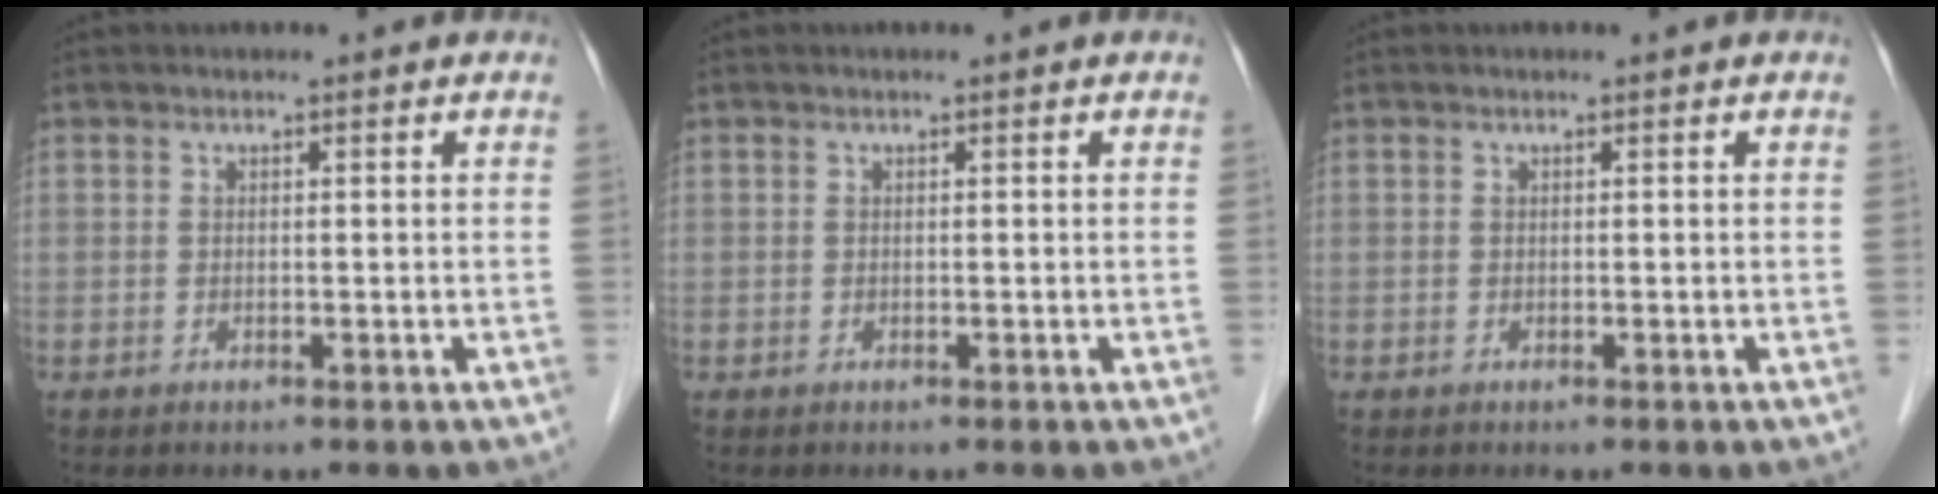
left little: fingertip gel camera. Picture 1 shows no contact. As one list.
[{"total": 0.0}, {"total": 0.0}]